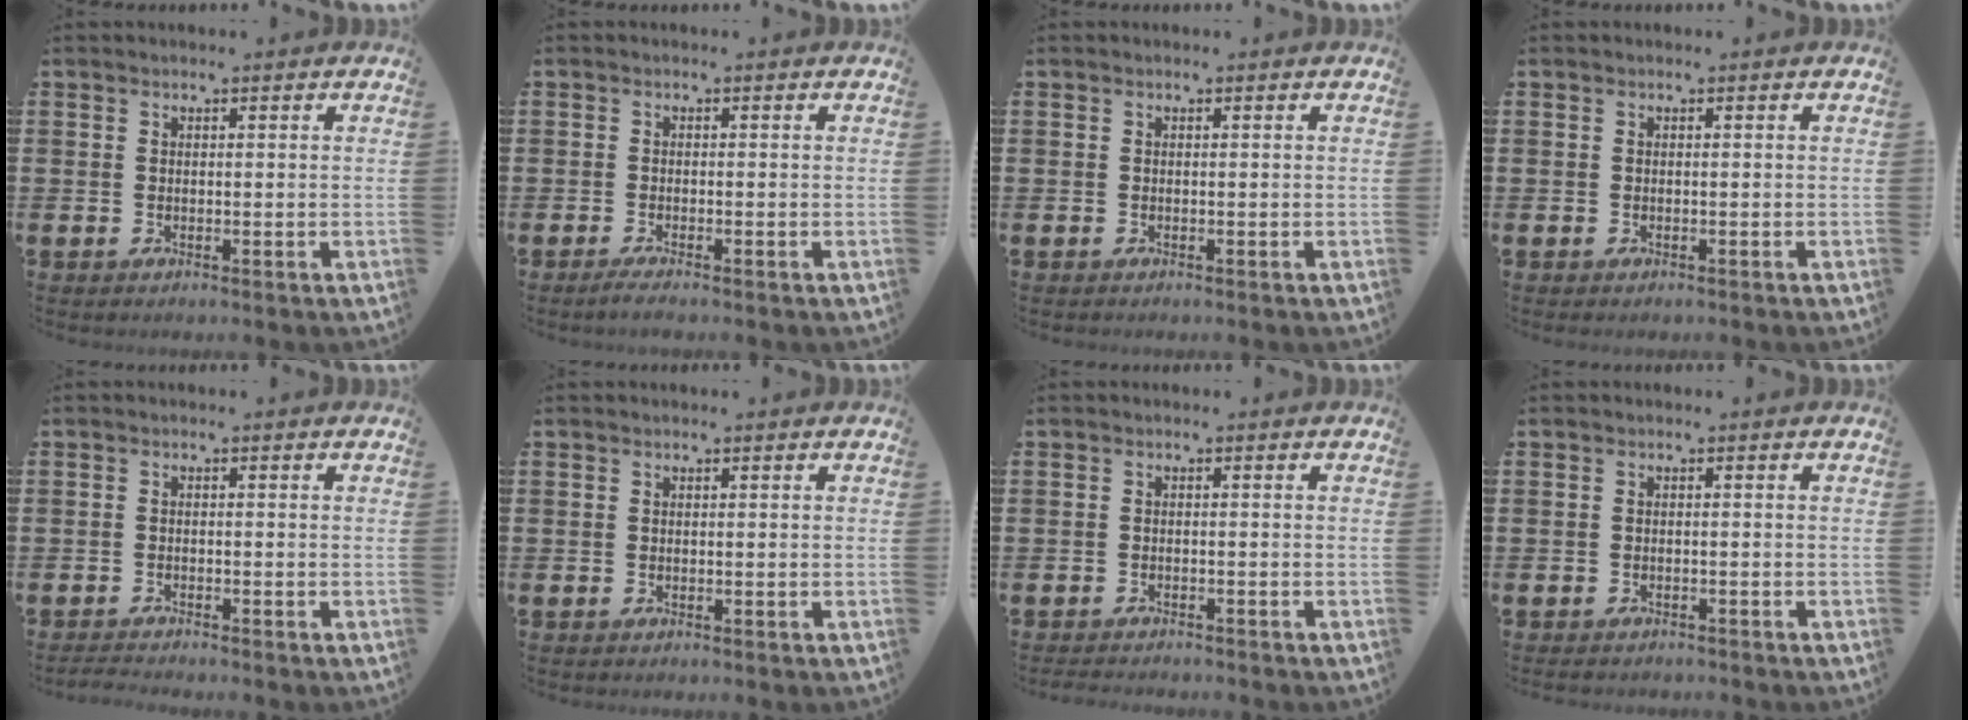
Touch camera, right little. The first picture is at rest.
{"total": 1.1, "force": [-0.8, 0.1, 0.8], "torque": [-0.014, -0.003, -0.015]}
{"total": 0.0}
{"total": 0.0}
{"total": 1.1, "force": [-1.1, 0.0, 0.3], "torque": [-0.007, 0.002, -0.022]}
{"total": 0.0}
{"total": 1.0, "force": [-1.0, 0.0, 0.0], "torque": [-0.004, 0.001, -0.021]}
{"total": 0.7, "force": [-0.7, 0.1, 0.0], "torque": [-0.004, 0.000, -0.014]}